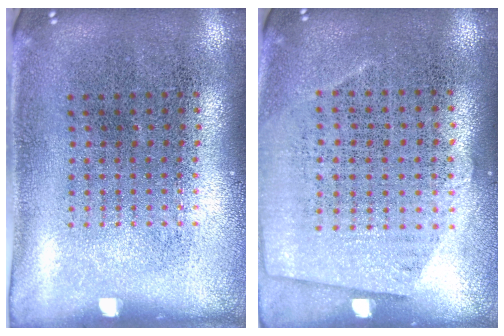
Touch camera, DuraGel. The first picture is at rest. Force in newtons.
{"total": 0.6, "press": 0.2, "slide": 0.6}